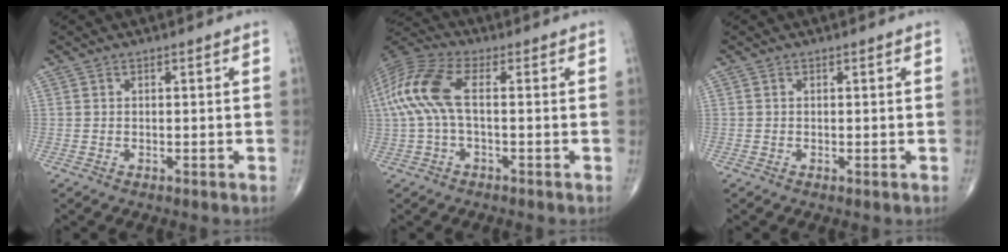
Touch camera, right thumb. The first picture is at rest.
{"total": 11.7, "force": [0.4, 4.9, 10.6], "torque": [-0.258, 0.031, 0.003]}
{"total": 0.0}